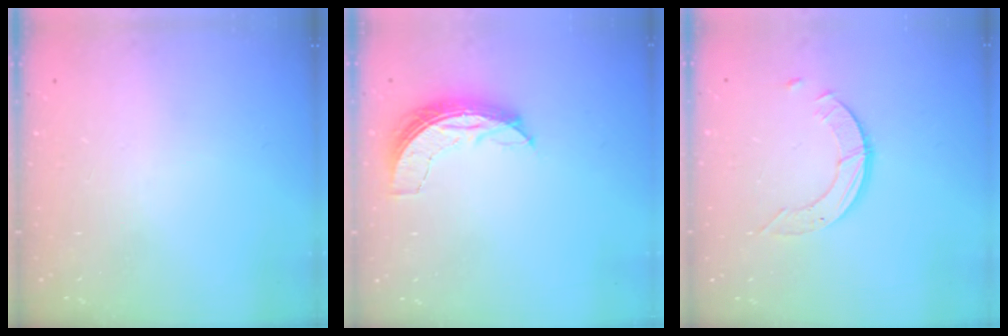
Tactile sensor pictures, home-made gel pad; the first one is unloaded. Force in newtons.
{"total": 6.8, "press": 6.8, "slide": 0.6}
{"total": 4.0, "press": 4.0, "slide": 0.2}